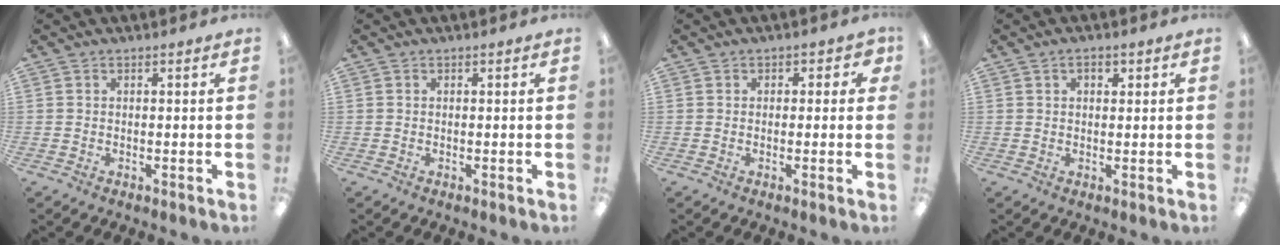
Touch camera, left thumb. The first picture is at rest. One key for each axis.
{"total": 0.0}
{"total": 2.2, "fx": 0.3, "fy": 1.7, "fz": 1.3, "tx": -0.009, "ty": 0.002, "tz": 0.001}
{"total": 2.3, "fx": 1.2, "fy": 1.4, "fz": 1.5, "tx": -0.015, "ty": 0.000, "tz": 0.017}